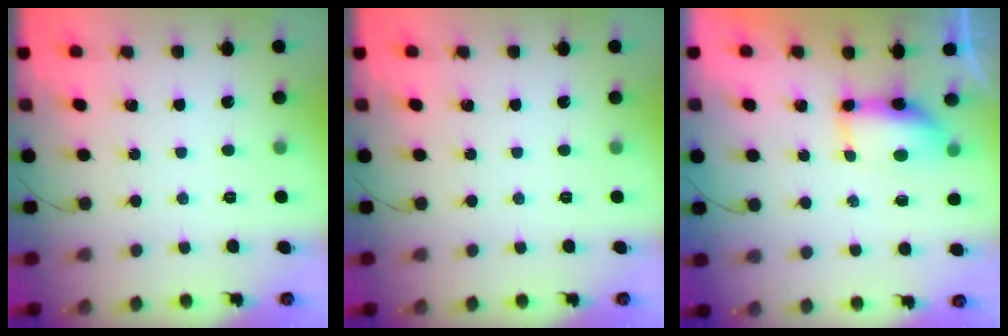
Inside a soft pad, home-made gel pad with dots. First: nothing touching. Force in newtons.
{"total": 0.0}
{"total": 6.7, "press": 6.6, "slide": 0.9}